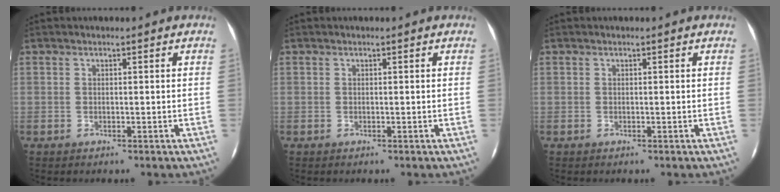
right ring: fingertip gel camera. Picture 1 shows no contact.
{"total": 0.0}
{"total": 0.0}